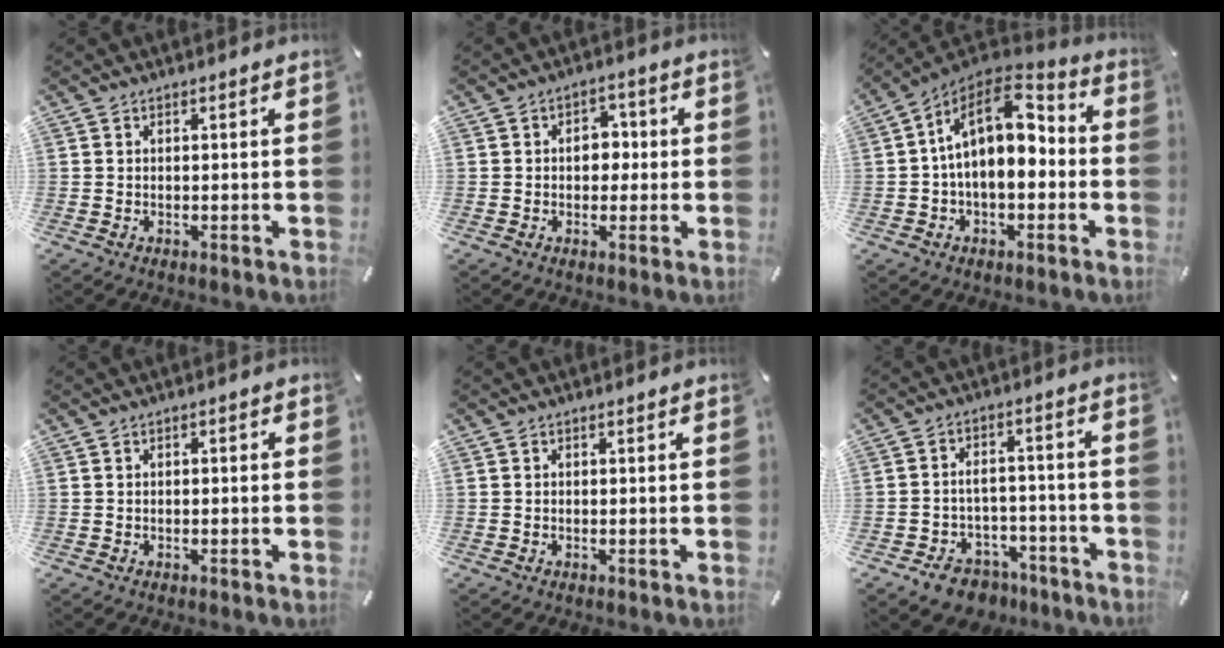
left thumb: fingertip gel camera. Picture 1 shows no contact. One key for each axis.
{"total": 5.4, "fx": -0.2, "fy": 3.9, "fz": 3.7, "tx": -0.040, "ty": 0.000, "tz": -0.013}
{"total": 15.0, "fx": 2.0, "fy": 9.5, "fz": 11.5, "tx": -0.196, "ty": -0.010, "tz": 0.034}
{"total": 0.6, "fx": -0.3, "fy": 0.3, "fz": 0.5, "tx": -0.008, "ty": 0.000, "tz": -0.006}
{"total": 0.0}
{"total": 8.0, "fx": -4.7, "fy": 5.8, "fz": 2.9, "tx": -0.028, "ty": 0.043, "tz": -0.077}